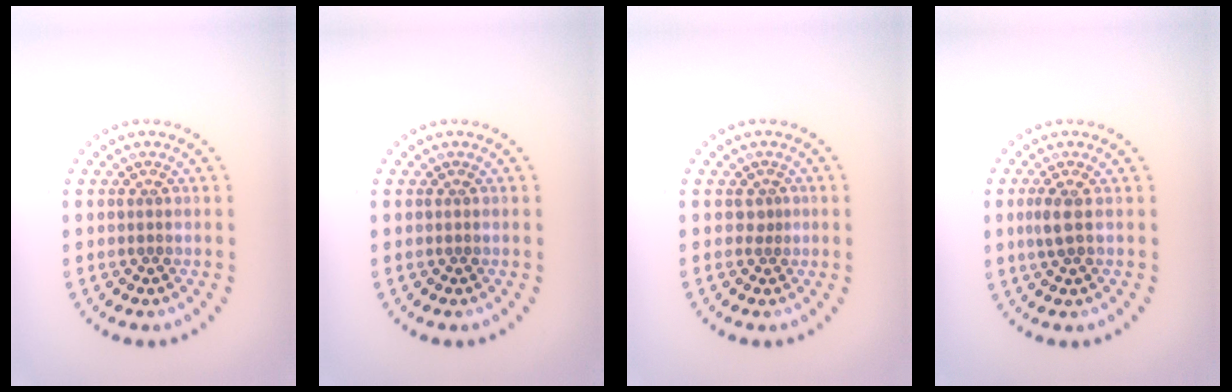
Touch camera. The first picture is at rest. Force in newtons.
{"total": 0.0}
{"total": 0.6, "press": 0.3, "slide": 0.5}
{"total": 1.6, "press": 1.4, "slide": 0.7}